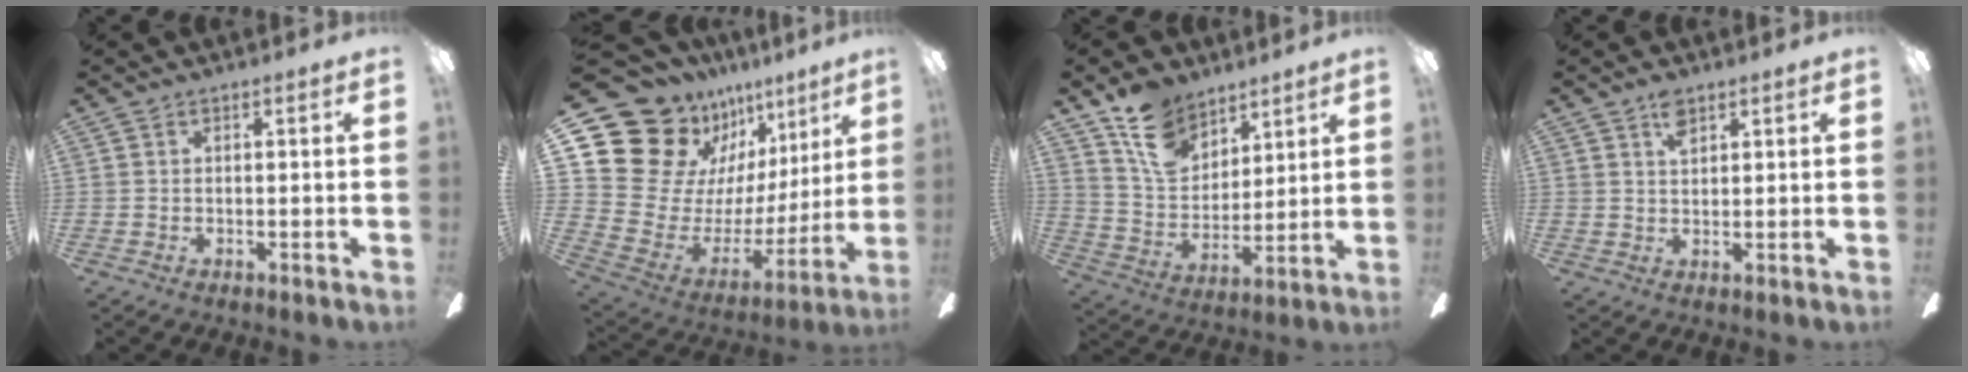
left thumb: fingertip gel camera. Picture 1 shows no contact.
{"total": 18.7, "force": [13.1, 11.6, 6.6], "torque": [-0.134, -0.110, 0.258]}
{"total": 14.2, "force": [9.6, 9.2, 5.1], "torque": [-0.100, -0.046, 0.190]}
{"total": 3.9, "force": [2.5, 2.0, 2.3], "torque": [-0.035, -0.004, 0.042]}